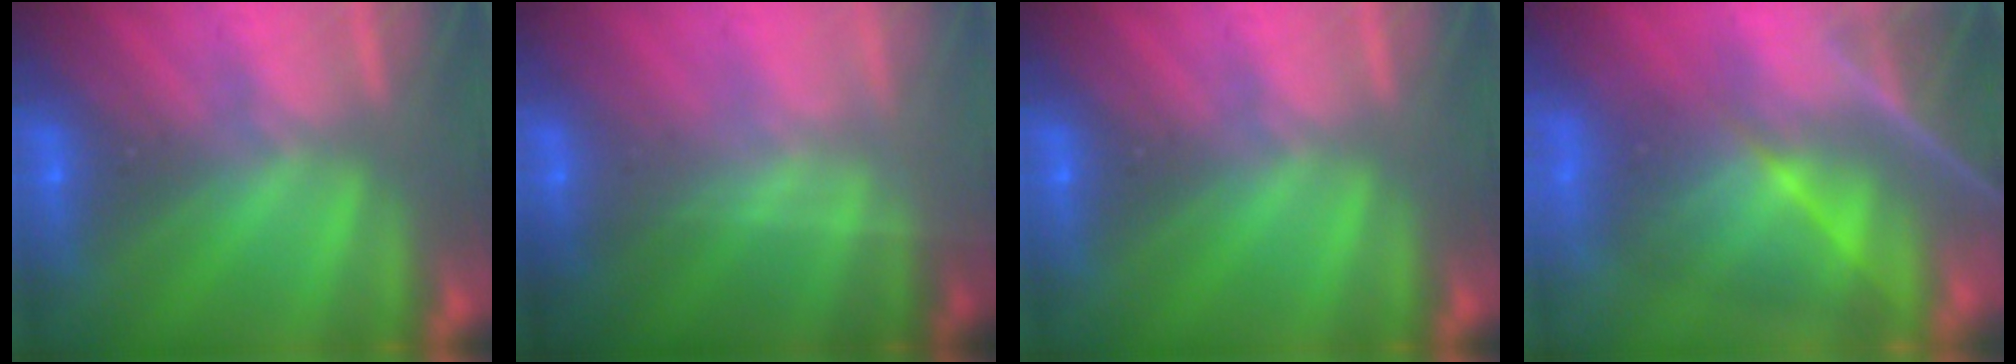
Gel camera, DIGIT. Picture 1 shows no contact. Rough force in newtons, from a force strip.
{"total": 1.6}
{"total": 0.0}
{"total": 8.0}